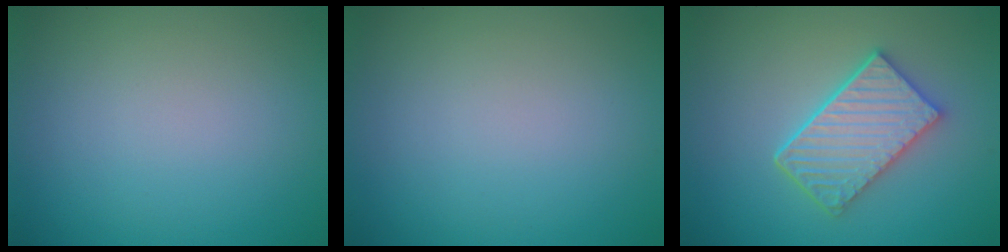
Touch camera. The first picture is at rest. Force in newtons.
{"total": 0.0}
{"total": 5.1, "press": 4.2, "slide": 2.8}